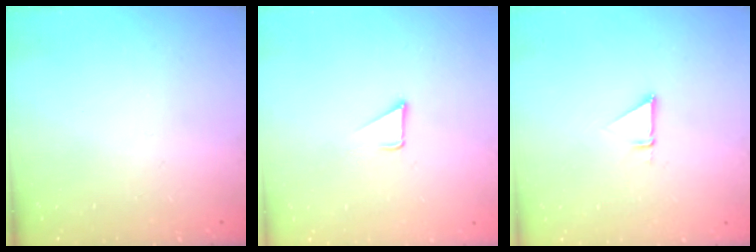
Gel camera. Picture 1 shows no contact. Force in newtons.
{"total": 2.8, "press": 2.8, "slide": 0.2}
{"total": 1.4, "press": 1.4, "slide": 0.0}